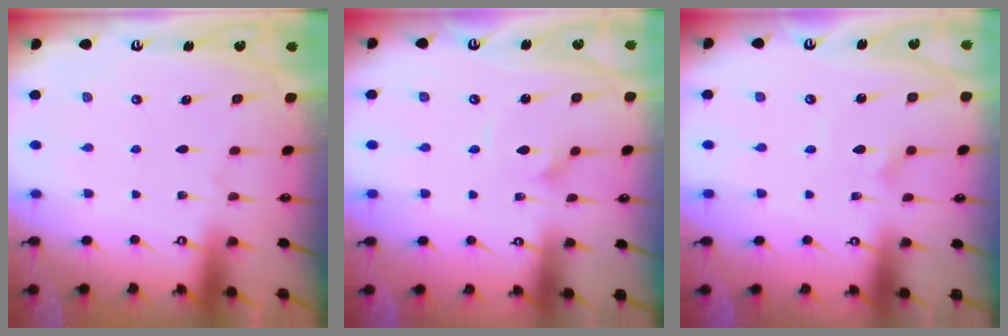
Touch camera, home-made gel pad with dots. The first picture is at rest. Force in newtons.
{"total": 2.0, "press": 2.0, "slide": 0.1}
{"total": 2.4, "press": 2.4, "slide": 0.6}